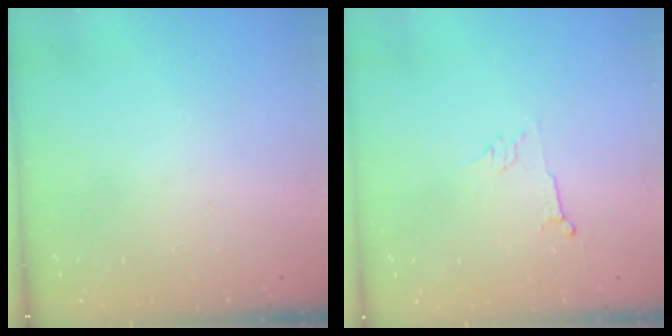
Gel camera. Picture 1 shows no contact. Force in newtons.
{"total": 4.0, "press": 4.0, "slide": 0.7}